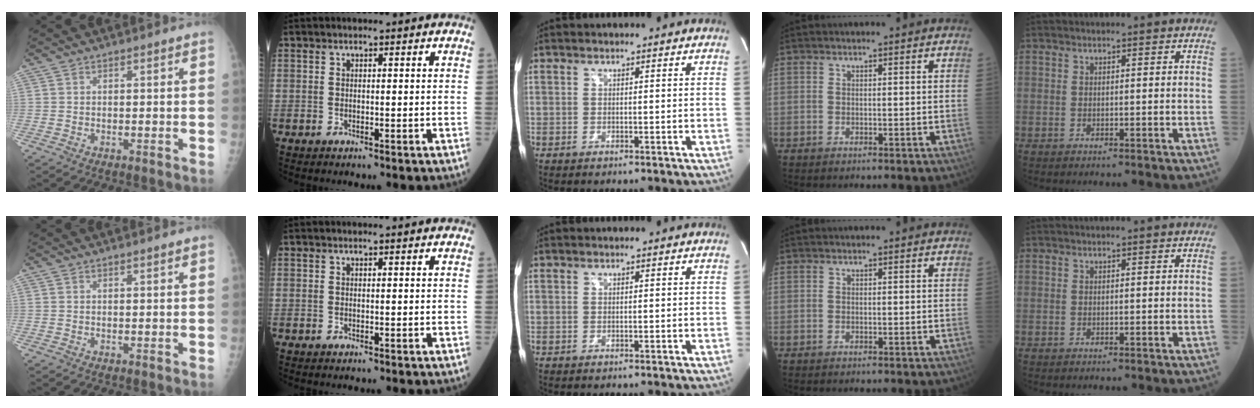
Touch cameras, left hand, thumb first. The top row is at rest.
{"thumb": {"total": 0.8, "force": [0.6, 0.0, 0.5], "torque": [-0.008, 0.000, 0.009]}, "index": {"total": 0.6, "force": [0.5, 0.0, 0.2], "torque": [-0.012, -0.001, 0.002]}}